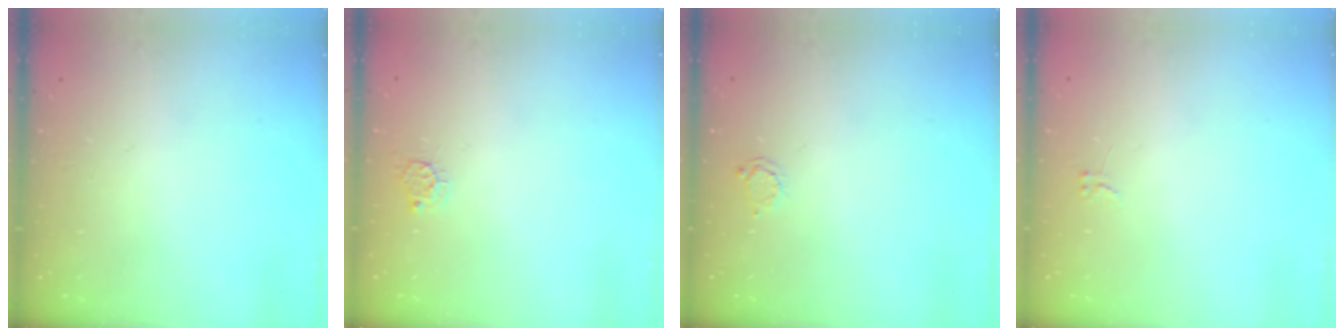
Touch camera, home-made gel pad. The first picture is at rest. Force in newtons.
{"total": 4.1, "press": 4.0, "slide": 0.4}
{"total": 2.8, "press": 2.8, "slide": 0.3}
{"total": 2.6, "press": 2.6, "slide": 0.3}